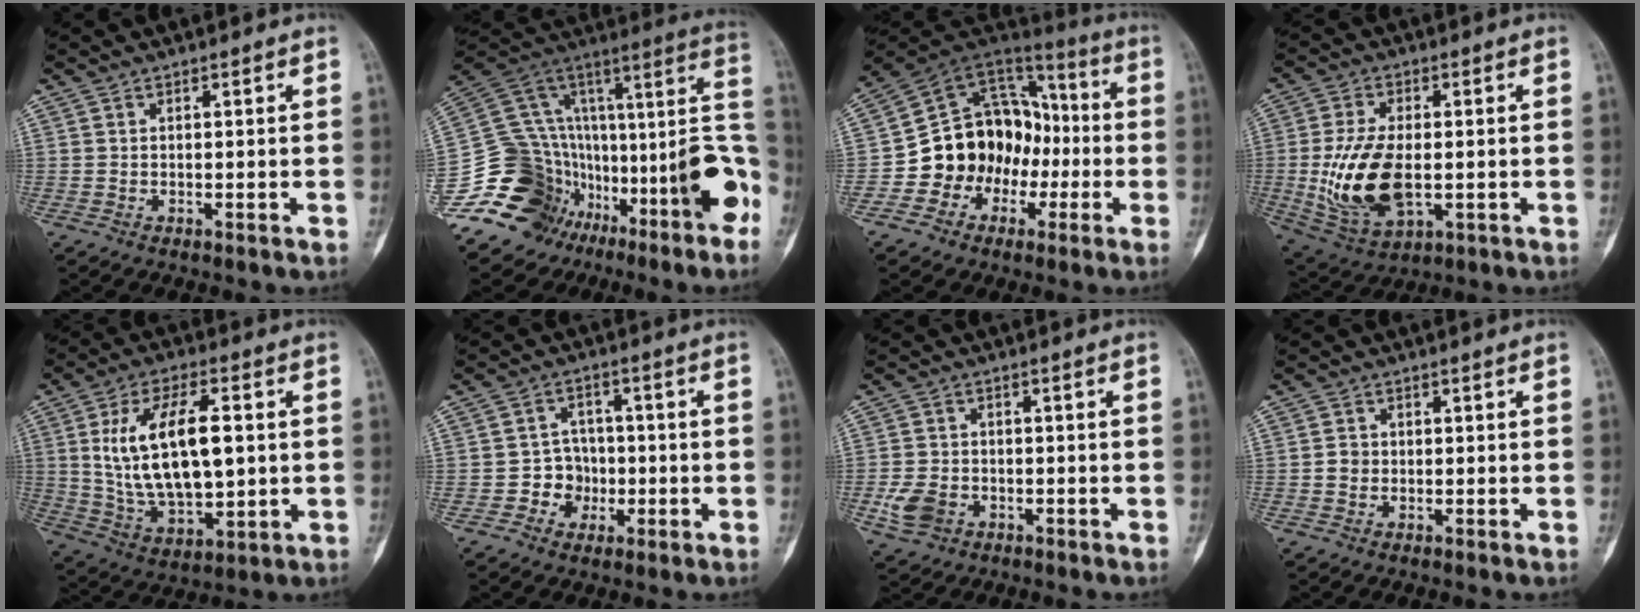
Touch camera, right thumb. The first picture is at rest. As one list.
[{"total": 21.3, "force": [-10.8, 14.4, 11.5], "torque": [-0.110, 0.165, -0.167]}, {"total": 17.0, "force": [-4.4, 14.4, 7.9], "torque": [-0.067, 0.087, -0.074]}, {"total": 14.8, "force": [-1.5, 7.9, 12.4], "torque": [-0.243, -0.008, -0.014]}, {"total": 19.0, "force": [2.5, 9.4, 16.2], "torque": [-0.275, -0.003, 0.055]}, {"total": 5.7, "force": [-1.6, 5.3, 1.5], "torque": [0.019, 0.019, -0.031]}, {"total": 5.7, "force": [-2.0, 4.4, 3.1], "torque": [-0.057, 0.009, -0.034]}, {"total": 2.0, "force": [-0.3, 1.8, 0.8], "torque": [-0.005, 0.005, -0.007]}]